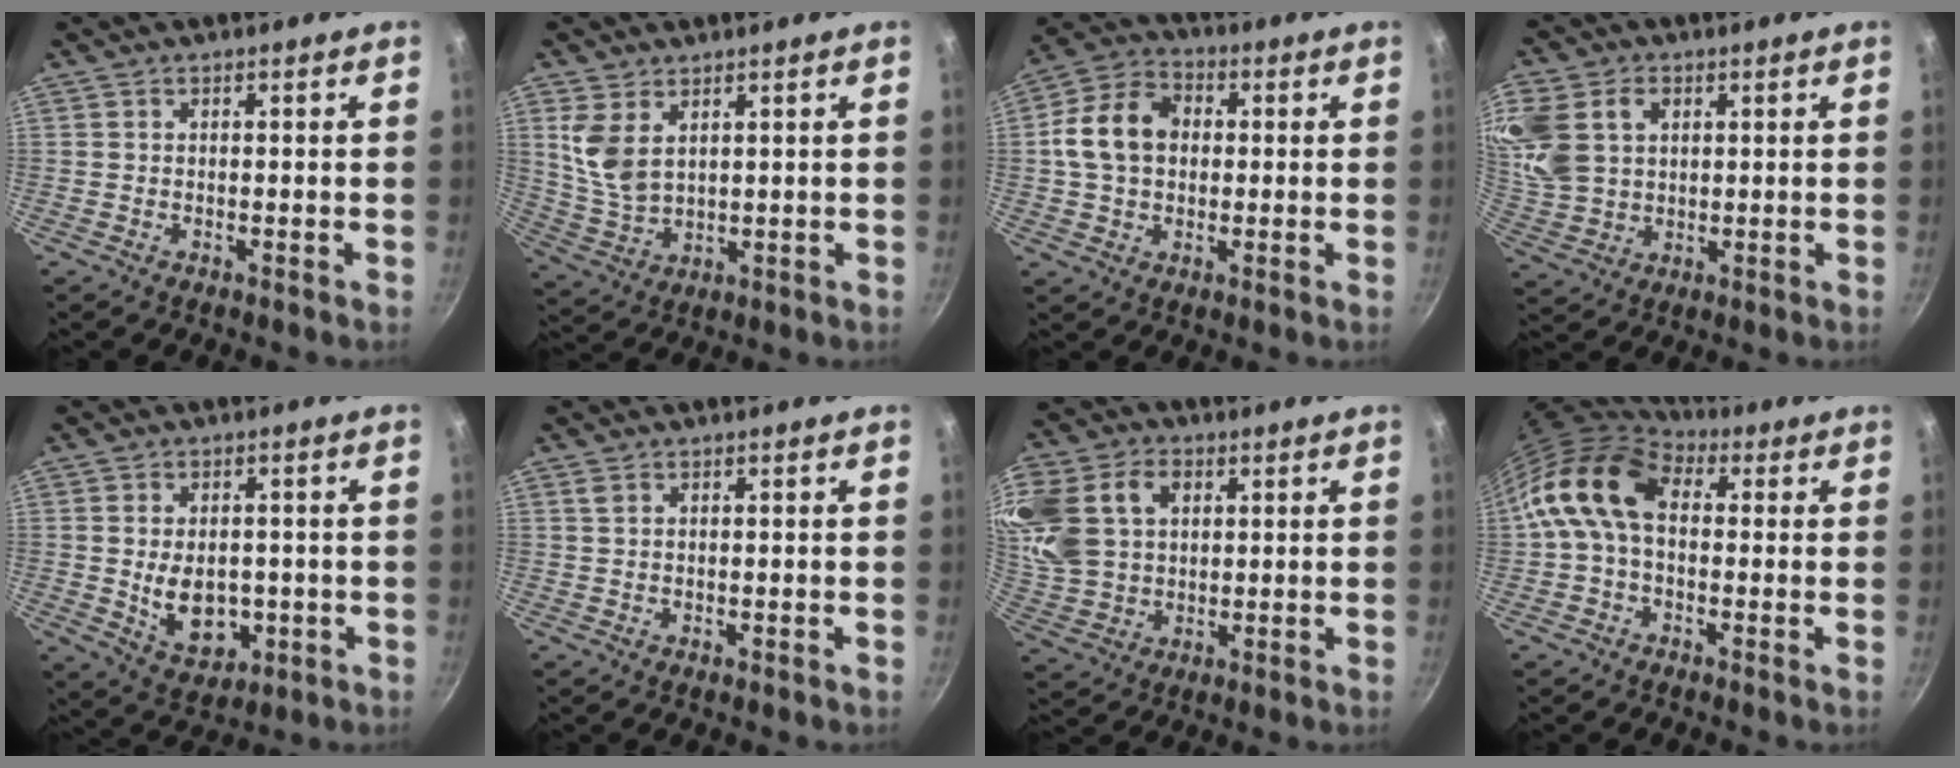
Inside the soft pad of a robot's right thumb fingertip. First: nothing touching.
{"total": 8.1, "force": [3.3, 4.9, 5.6], "torque": [-0.107, -0.023, 0.074]}
{"total": 11.9, "force": [1.0, 9.0, 7.7], "torque": [-0.117, 0.021, 0.001]}
{"total": 15.5, "force": [4.5, 11.7, 9.2], "torque": [-0.203, -0.001, 0.089]}
{"total": 9.6, "force": [-0.9, 6.6, 6.9], "torque": [-0.086, -0.008, 0.002]}
{"total": 1.1, "force": [0.6, 0.6, 0.7], "torque": [-0.012, 0.002, 0.011]}
{"total": 21.8, "force": [6.7, 16.1, 13.1], "torque": [-0.291, 0.021, 0.128]}
{"total": 12.2, "force": [1.5, 8.3, 8.8], "torque": [-0.142, 0.022, 0.007]}